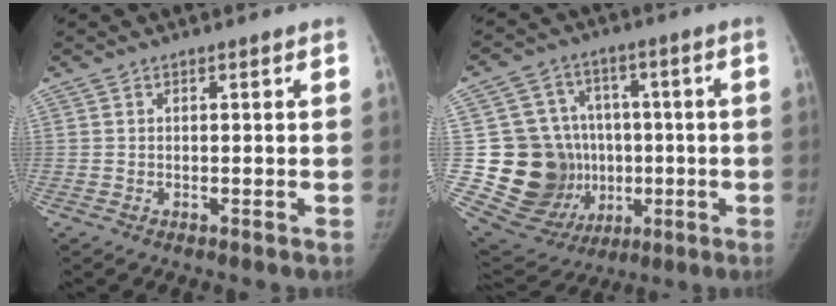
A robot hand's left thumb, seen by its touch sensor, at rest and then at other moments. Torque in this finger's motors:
{"motor_torque": [0.38, 0.43, 0.38, -0.43, 0.05]}